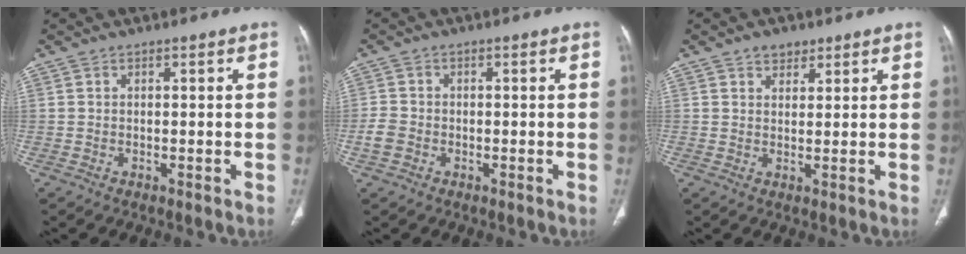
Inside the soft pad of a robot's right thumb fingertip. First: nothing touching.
{"total": 3.0, "force": [-1.1, 2.3, 1.5], "torque": [-0.032, 0.006, -0.024]}
{"total": 3.1, "force": [2.1, 2.0, 1.2], "torque": [-0.001, -0.012, 0.032]}